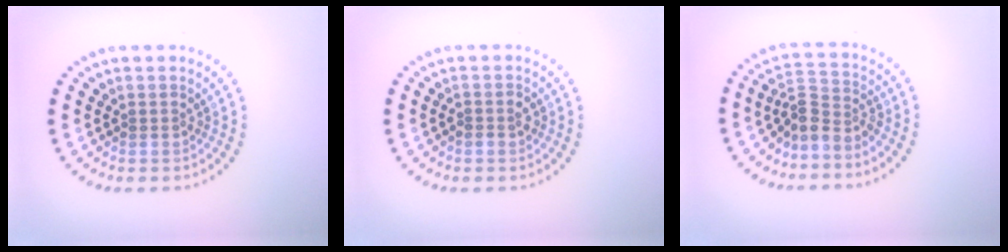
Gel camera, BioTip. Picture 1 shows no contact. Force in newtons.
{"total": 1.2, "press": 1.0, "slide": 0.6}
{"total": 3.0, "press": 2.1, "slide": 2.1}